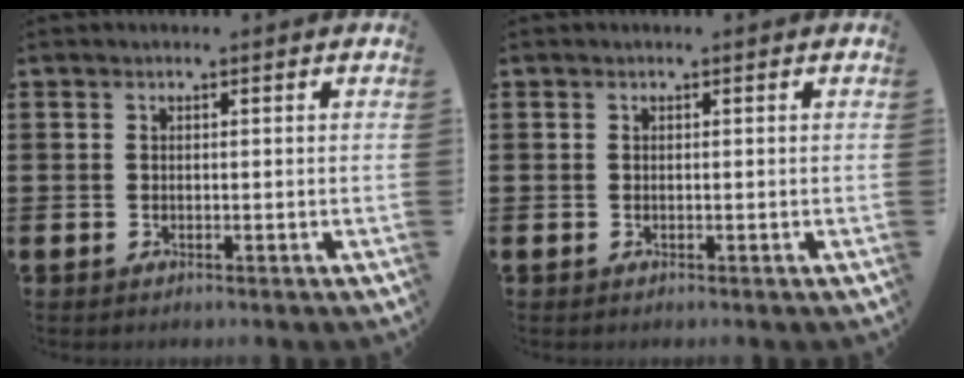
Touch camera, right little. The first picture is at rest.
{"total": 0.0}